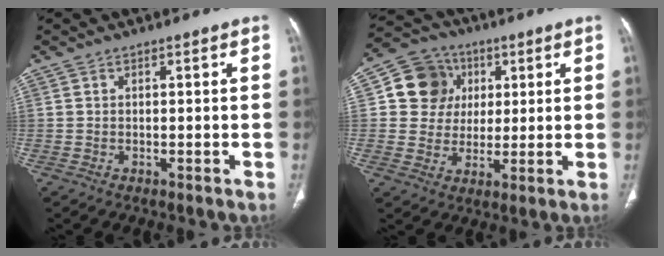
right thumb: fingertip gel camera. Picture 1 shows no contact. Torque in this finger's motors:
{"motor_torque": [-0.45, 0.46, 0.00, 0.03, 0.10]}